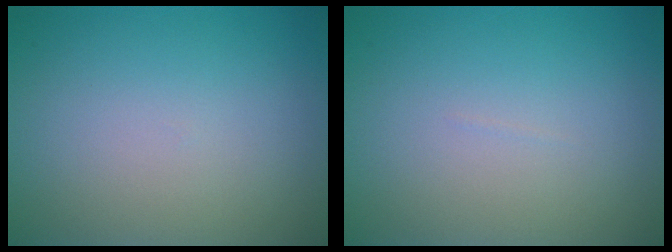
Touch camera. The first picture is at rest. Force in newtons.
{"total": 0.0}